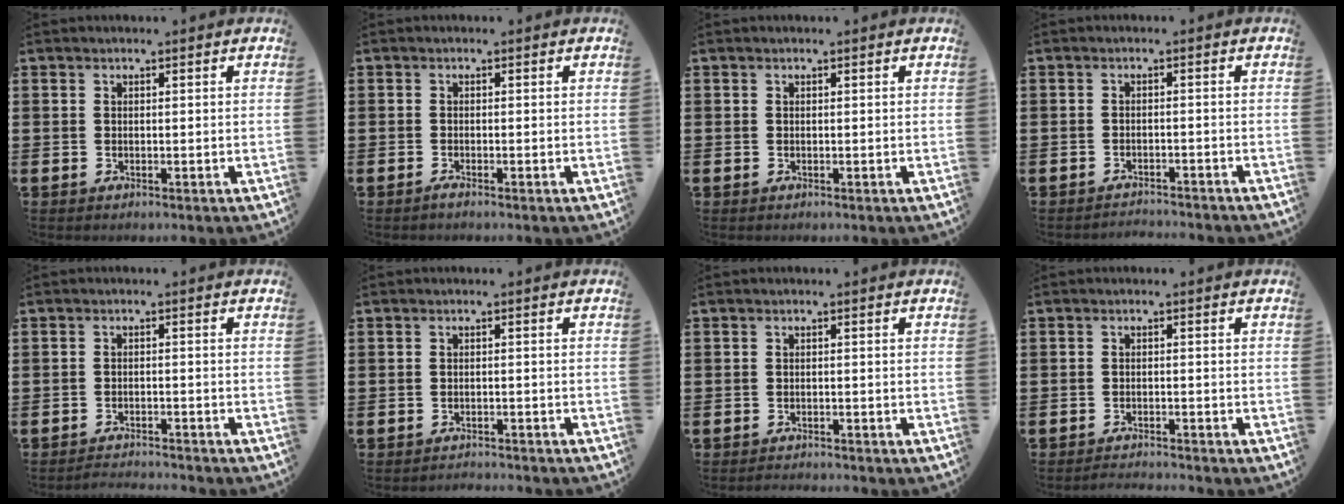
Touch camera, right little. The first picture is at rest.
{"total": 0.6, "force": [-0.4, 0.0, 0.4], "torque": [-0.006, -0.004, -0.007]}
{"total": 0.0}
{"total": 1.5, "force": [-1.5, -0.1, -0.2], "torque": [-0.001, 0.005, -0.032]}
{"total": 1.8, "force": [-1.8, -0.1, -0.1], "torque": [-0.003, 0.004, -0.039]}
{"total": 1.2, "force": [-1.2, -0.1, -0.2], "torque": [0.000, 0.003, -0.026]}
{"total": 1.0, "force": [-1.0, -0.1, -0.1], "torque": [-0.001, 0.001, -0.021]}
{"total": 1.4, "force": [-1.4, -0.1, 0.0], "torque": [-0.004, 0.002, -0.028]}